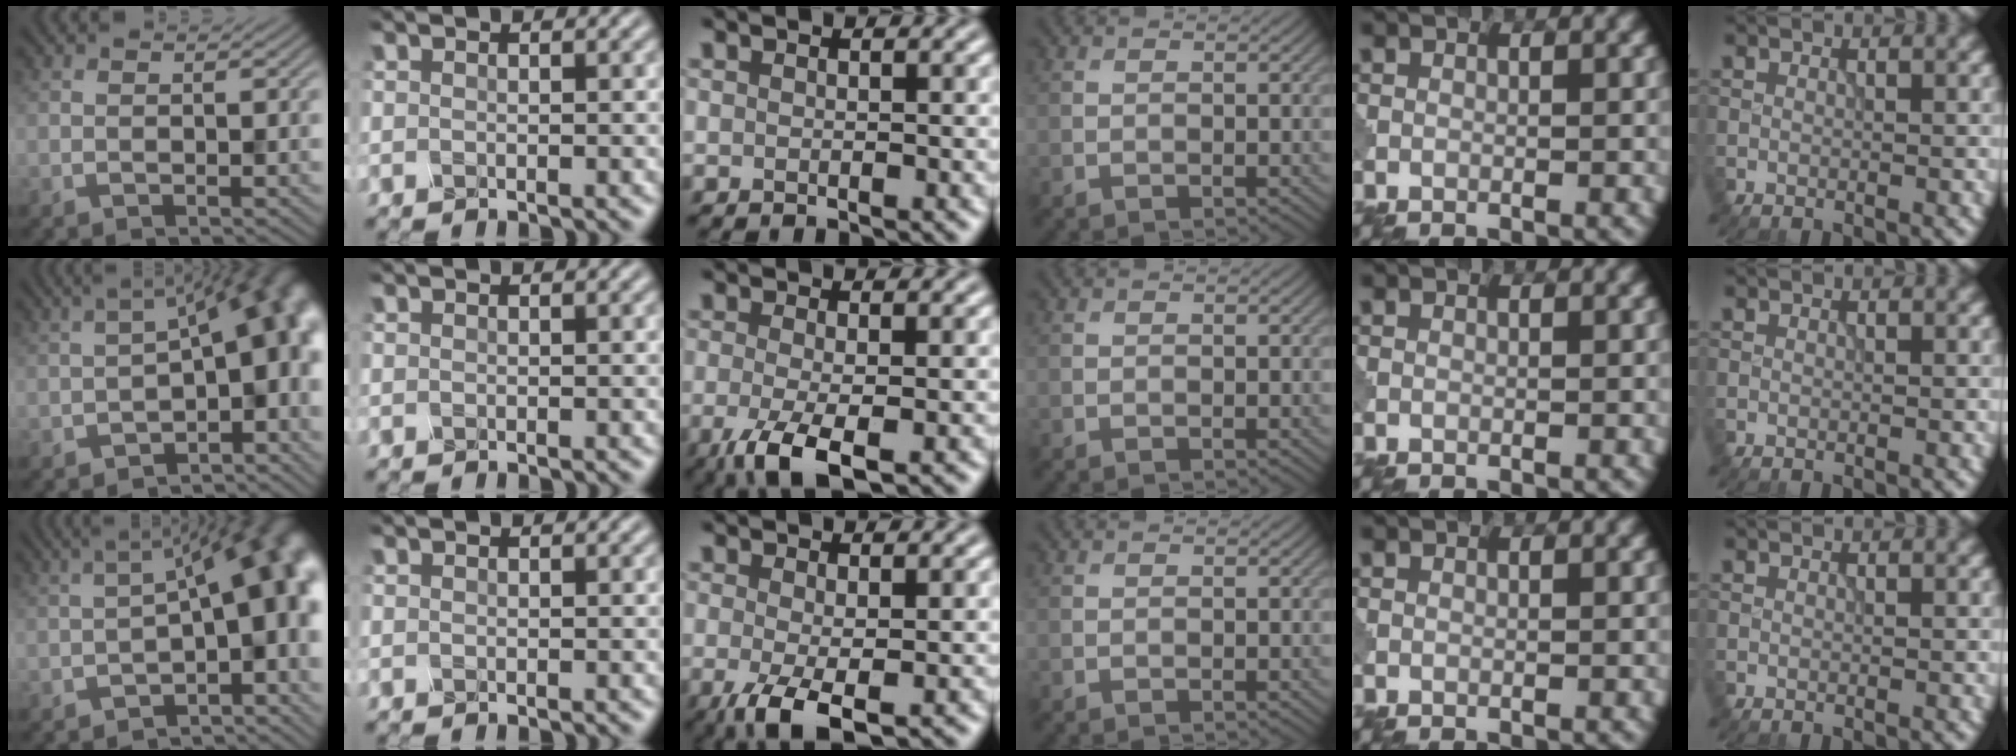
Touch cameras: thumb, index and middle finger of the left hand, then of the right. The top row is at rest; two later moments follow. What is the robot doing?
{"motion": "shake", "object": "medicine bottle"}